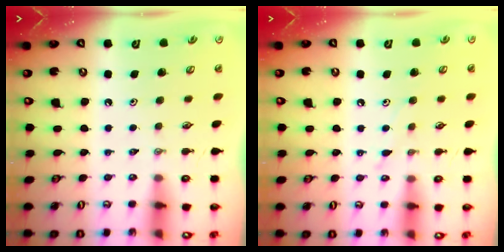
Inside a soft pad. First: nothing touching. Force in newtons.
{"total": 5.4, "press": 5.4, "slide": 0.4}